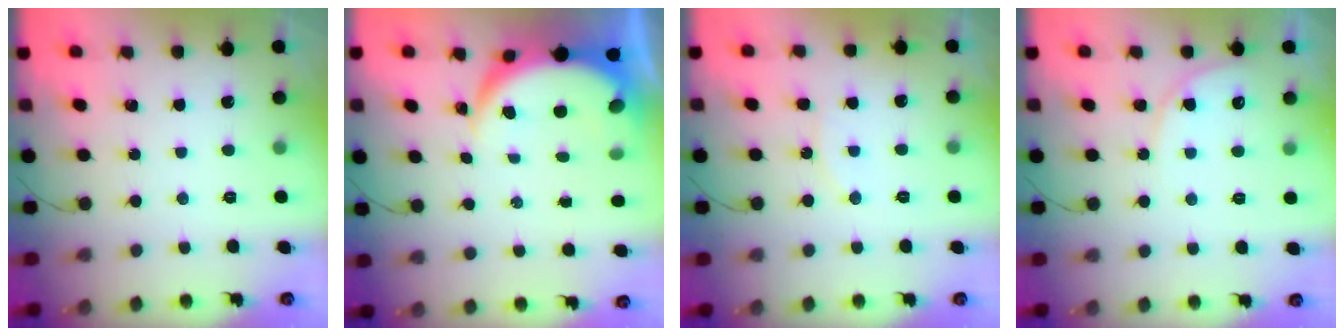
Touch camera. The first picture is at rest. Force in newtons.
{"total": 5.9, "press": 5.9, "slide": 0.5}
{"total": 5.9, "press": 5.9, "slide": 0.4}
{"total": 6.7, "press": 6.7, "slide": 0.3}